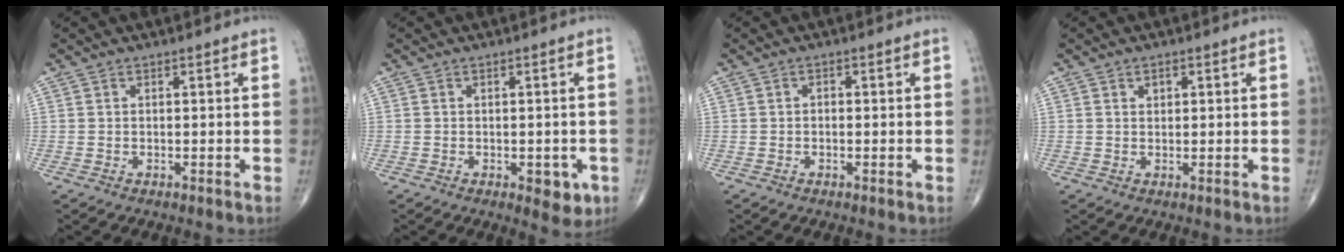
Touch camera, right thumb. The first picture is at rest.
{"total": 4.6, "force": [-1.6, 2.3, 3.7], "torque": [-0.027, -0.003, -0.016]}
{"total": 0.8, "force": [-0.2, 0.5, 0.6], "torque": [-0.005, 0.003, -0.006]}
{"total": 1.5, "force": [0.7, 1.0, 0.9], "torque": [-0.008, -0.002, 0.010]}